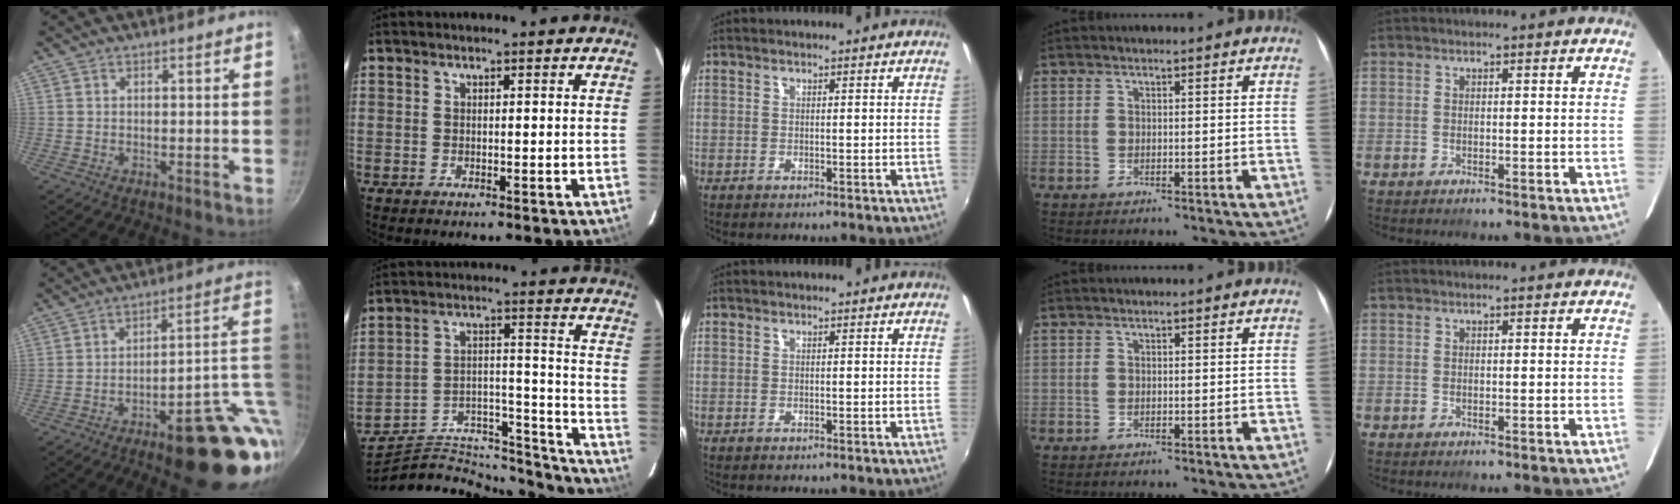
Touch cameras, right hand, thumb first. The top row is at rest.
{"thumb": {"total": 21.6, "force": [-5.0, 7.7, 19.5], "torque": [-0.205, 0.013, -0.056]}, "index": {"total": 24.7, "force": [-22.3, 8.4, 6.4], "torque": [-0.116, 0.057, -0.307]}}